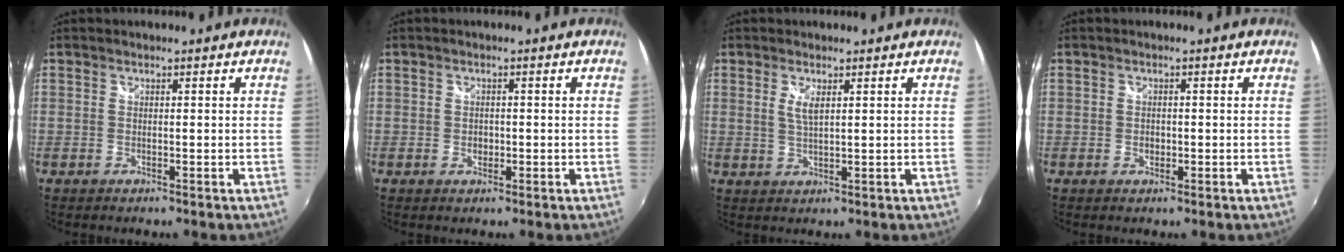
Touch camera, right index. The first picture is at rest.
{"total": 1.5, "force": [-0.4, 1.3, 0.7], "torque": [-0.010, 0.000, -0.007]}
{"total": 2.8, "force": [1.0, 0.8, 2.4], "torque": [-0.046, -0.003, 0.017]}
{"total": 1.3, "force": [-0.4, 1.1, 0.6], "torque": [-0.010, 0.000, -0.007]}